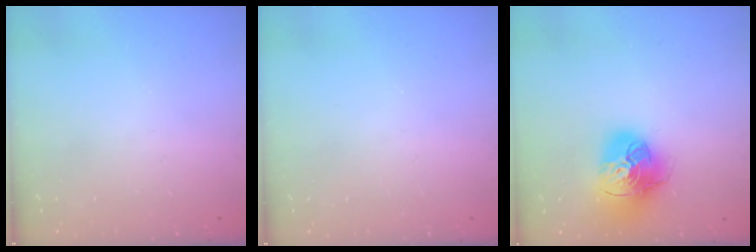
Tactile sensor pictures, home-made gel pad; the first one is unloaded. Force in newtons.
{"total": 0.0}
{"total": 17.6, "press": 17.5, "slide": 2.0}